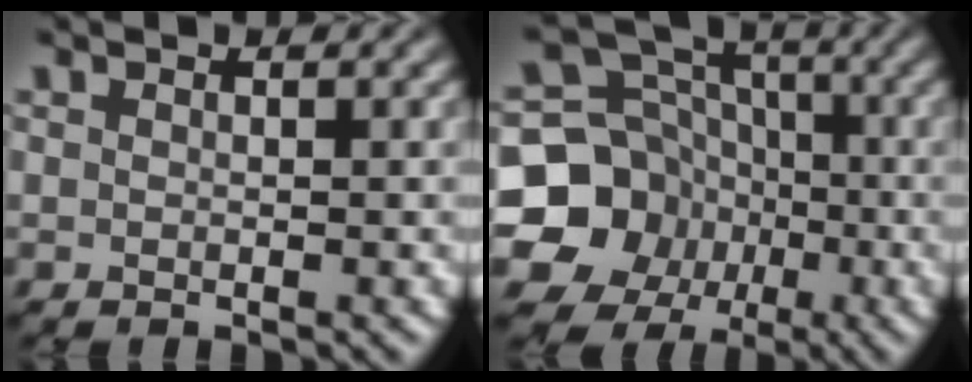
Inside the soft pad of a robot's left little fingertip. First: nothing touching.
{"total": 11.4, "force": [-3.6, 10.3, 3.2], "torque": [-0.067, -0.019, -0.097]}